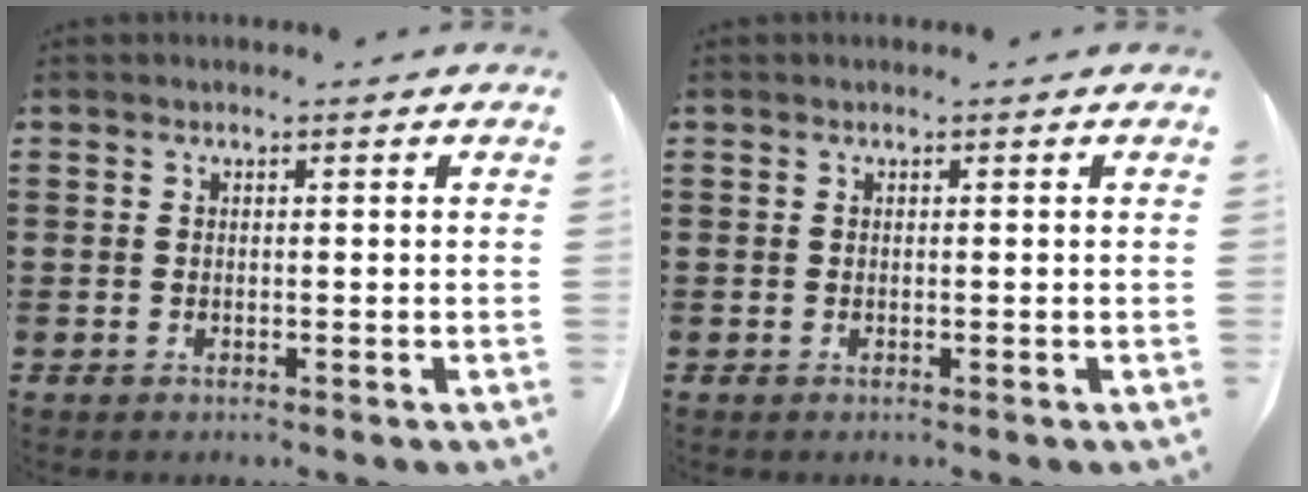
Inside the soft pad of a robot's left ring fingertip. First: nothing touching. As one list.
[{"total": 0.0}]